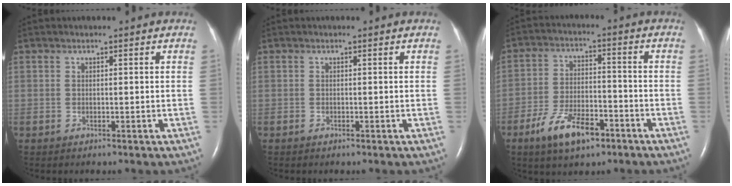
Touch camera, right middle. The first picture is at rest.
{"total": 0.0}
{"total": 9.4, "force": [-5.6, 3.9, 6.4], "torque": [-0.129, 0.002, -0.094]}